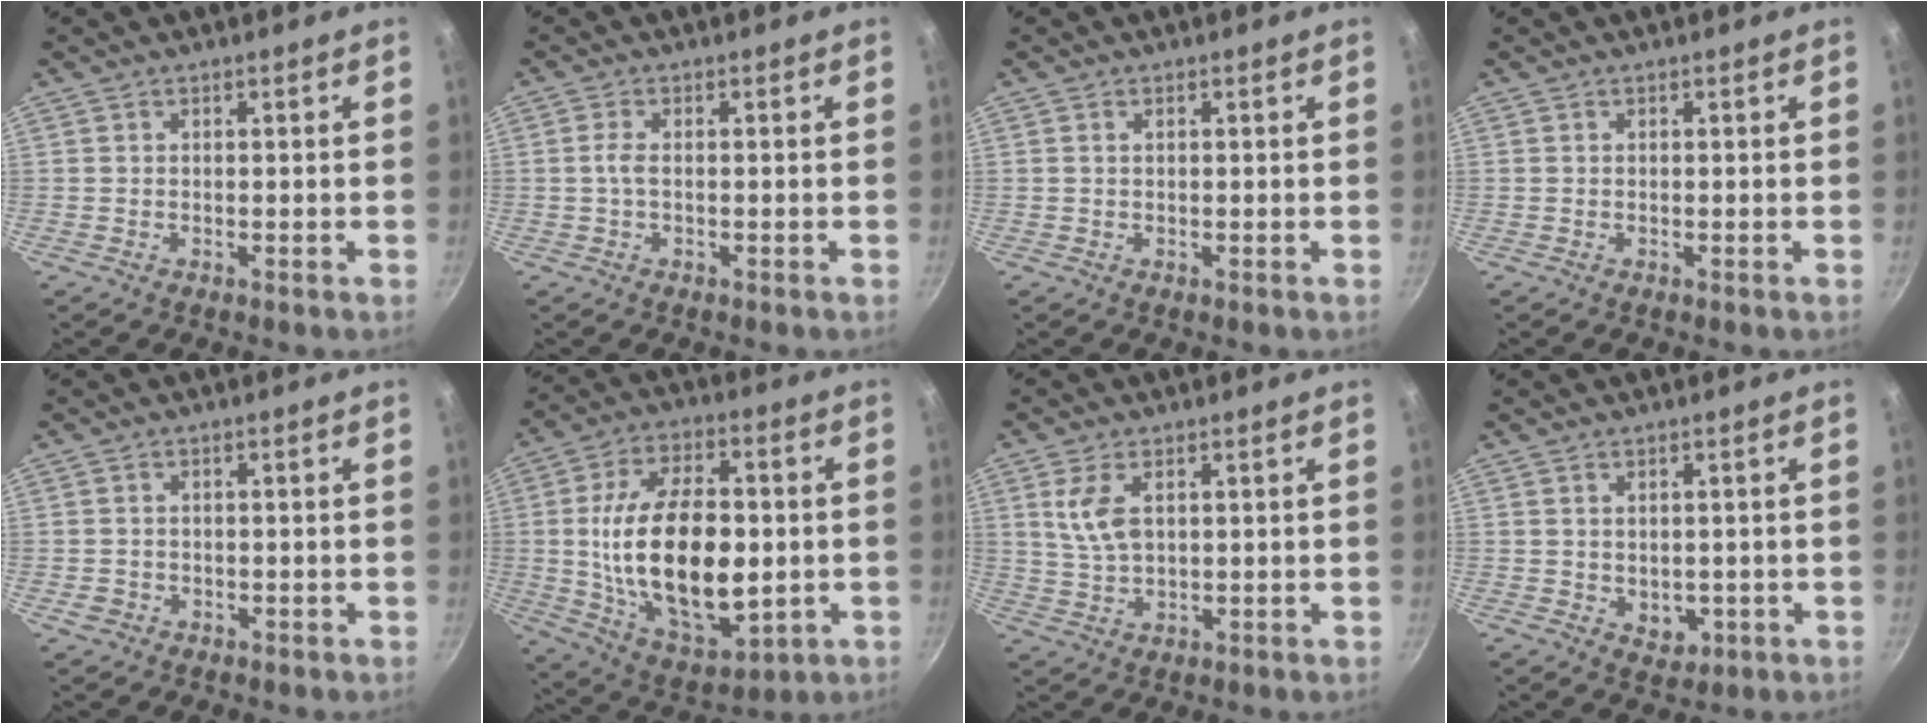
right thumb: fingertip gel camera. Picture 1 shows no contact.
{"total": 2.0, "force": [-0.2, 0.9, 1.8], "torque": [-0.045, 0.006, -0.007]}
{"total": 0.6, "force": [0.2, 0.3, 0.5], "torque": [-0.009, 0.003, 0.004]}
{"total": 0.0}
{"total": 2.1, "force": [-0.7, 1.9, 0.8], "torque": [-0.011, 0.006, -0.004]}
{"total": 25.0, "force": [-0.9, 14.1, 20.7], "torque": [-0.345, 0.008, 0.003]}
{"total": 6.2, "force": [1.9, 3.4, 4.8], "torque": [-0.090, -0.011, 0.041]}
{"total": 3.7, "force": [-0.3, 2.9, 2.3], "torque": [-0.022, -0.002, 0.007]}